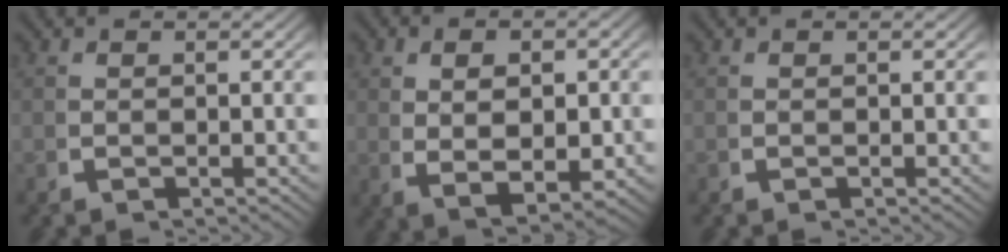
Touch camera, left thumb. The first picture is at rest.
{"total": 6.6, "force": [-0.4, 4.1, 5.1], "torque": [-0.111, -0.030, 0.013]}
{"total": 0.0}